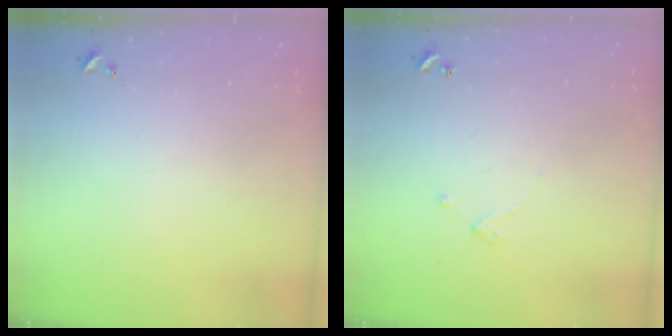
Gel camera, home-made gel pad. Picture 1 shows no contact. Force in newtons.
{"total": 3.2, "press": 3.2, "slide": 0.4}